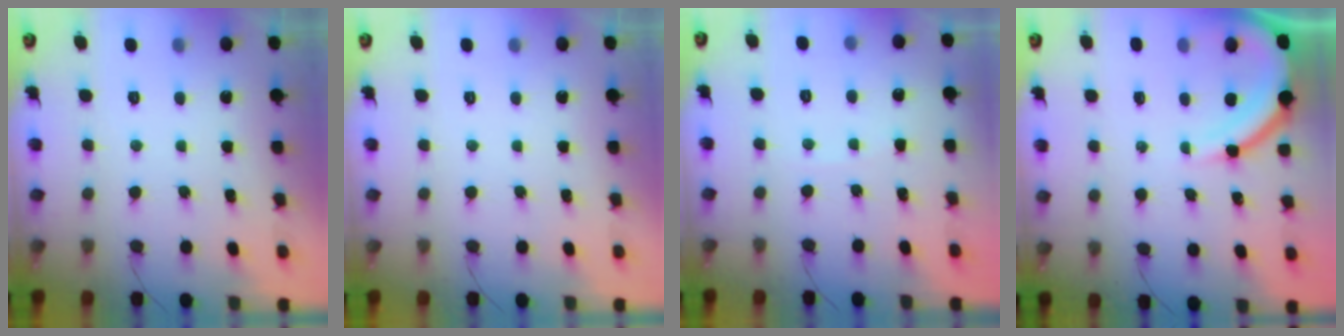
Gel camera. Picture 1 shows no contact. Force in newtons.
{"total": 0.0}
{"total": 1.8, "press": 1.7, "slide": 0.2}
{"total": 9.5, "press": 9.4, "slide": 0.9}